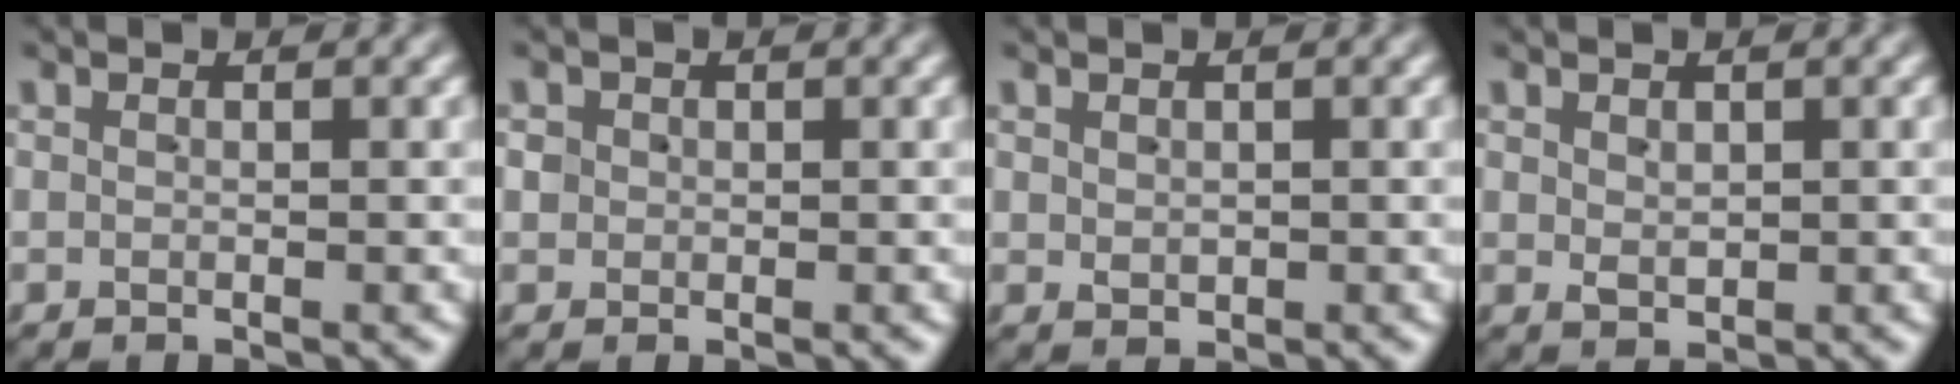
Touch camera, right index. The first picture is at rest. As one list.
[{"total": 1.8, "force": [0.4, 1.7, 0.5], "torque": [-0.013, -0.003, 0.010]}, {"total": 0.8, "force": [0.3, 0.6, 0.5], "torque": [-0.007, -0.007, 0.017]}, {"total": 1.2, "force": [0.4, 0.8, 0.8], "torque": [-0.011, -0.007, 0.019]}]